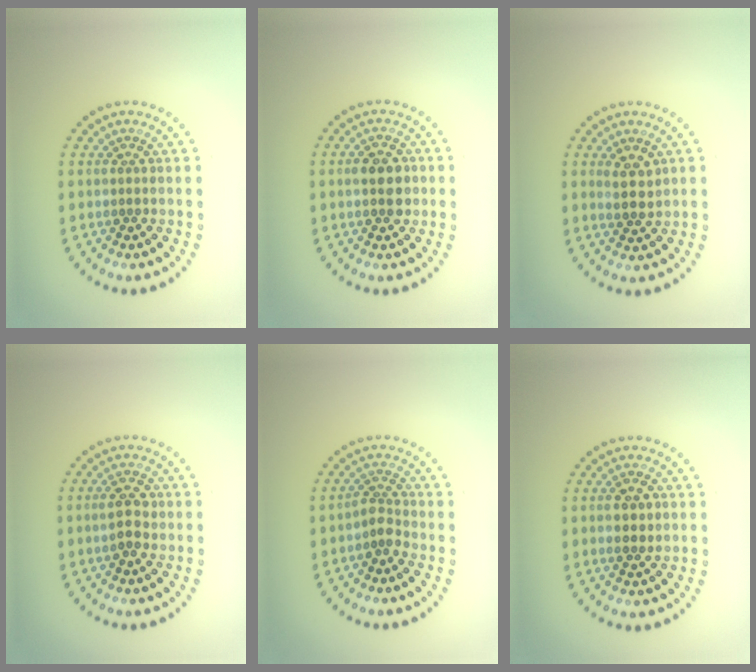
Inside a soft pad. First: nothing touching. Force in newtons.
{"total": 3.2, "press": 3.2, "slide": 0.3}
{"total": 2.1, "press": 2.0, "slide": 0.7}
{"total": 2.2, "press": 2.2, "slide": 0.3}
{"total": 1.9, "press": 1.4, "slide": 1.4}
{"total": 2.0, "press": 2.0, "slide": 0.2}